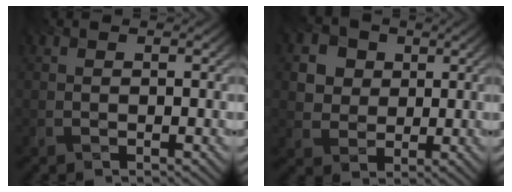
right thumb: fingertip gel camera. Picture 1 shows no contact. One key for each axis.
{"total": 5.4, "fx": 1.5, "fy": 4.9, "fz": 1.8, "tx": -0.089, "ty": -0.001, "tz": 0.024}